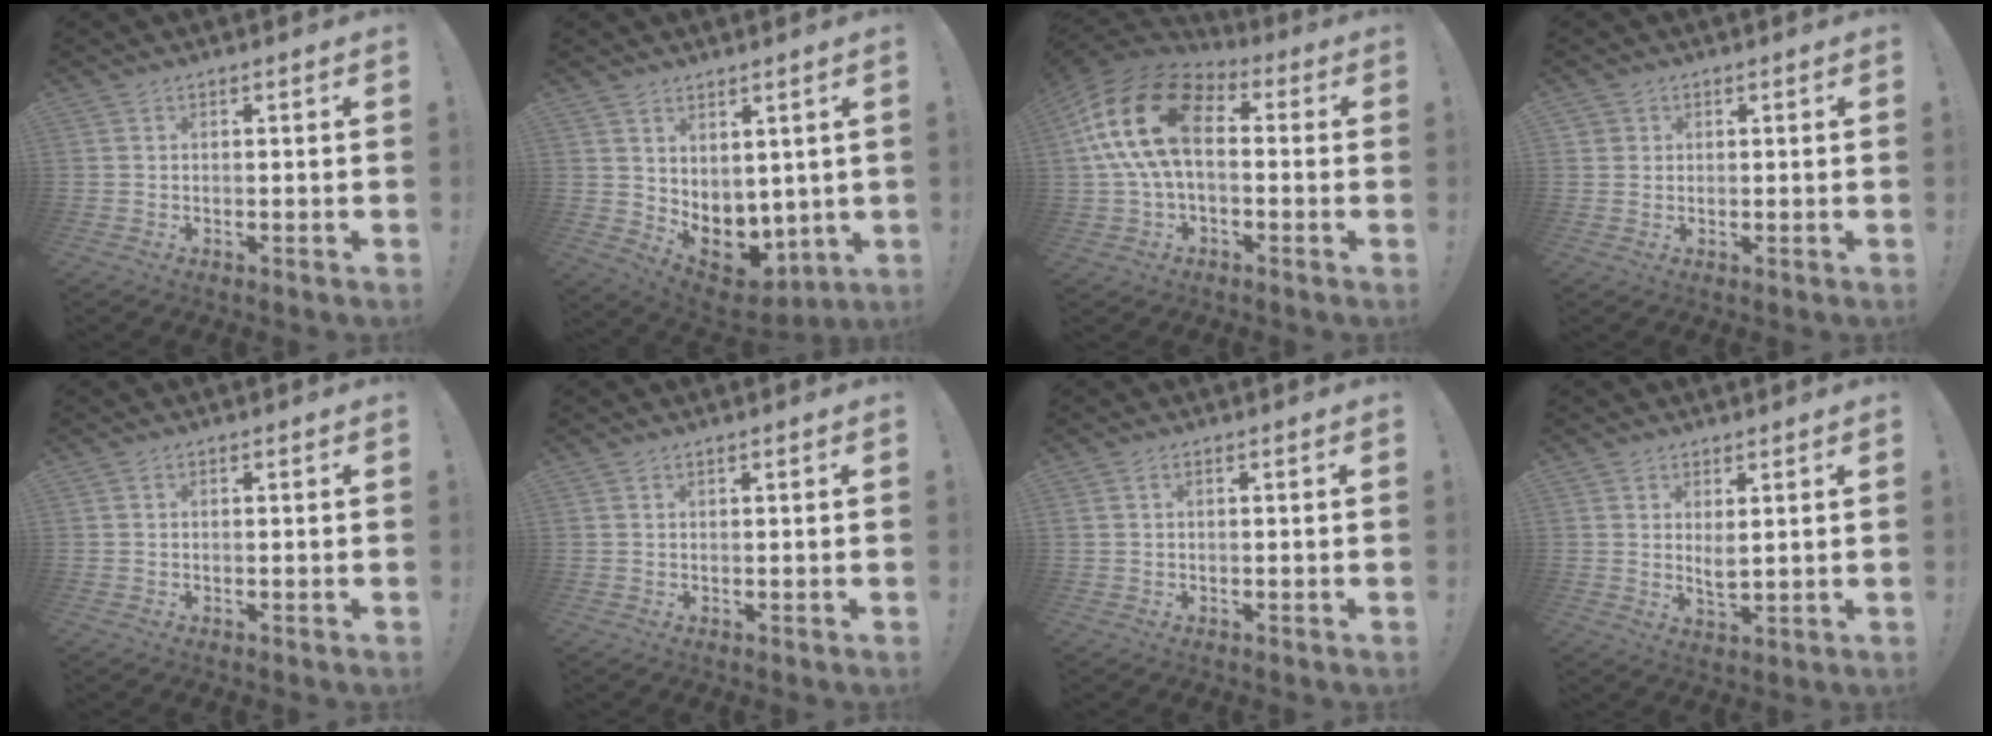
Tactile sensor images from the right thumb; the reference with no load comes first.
{"total": 6.9, "force": [1.4, 6.1, 3.0], "torque": [-0.023, -0.030, 0.043]}
{"total": 20.0, "force": [3.4, 11.3, 16.2], "torque": [-0.314, 0.015, 0.066]}
{"total": 1.6, "force": [0.7, 1.4, 0.3], "torque": [-0.004, -0.001, 0.012]}
{"total": 0.0}
{"total": 0.6, "force": [0.5, 0.0, 0.2], "torque": [0.002, -0.002, 0.009]}
{"total": 0.8, "force": [0.4, 0.3, 0.6], "torque": [-0.015, 0.002, 0.008]}
{"total": 3.9, "force": [2.3, 1.5, 2.8], "torque": [-0.028, -0.022, 0.037]}